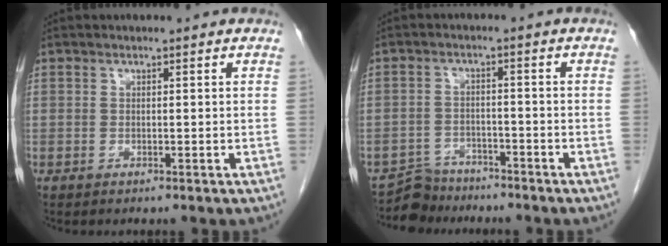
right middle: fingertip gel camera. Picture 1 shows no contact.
{"total": 4.9, "force": [-4.5, 1.8, -0.9], "torque": [0.019, 0.001, -0.080]}